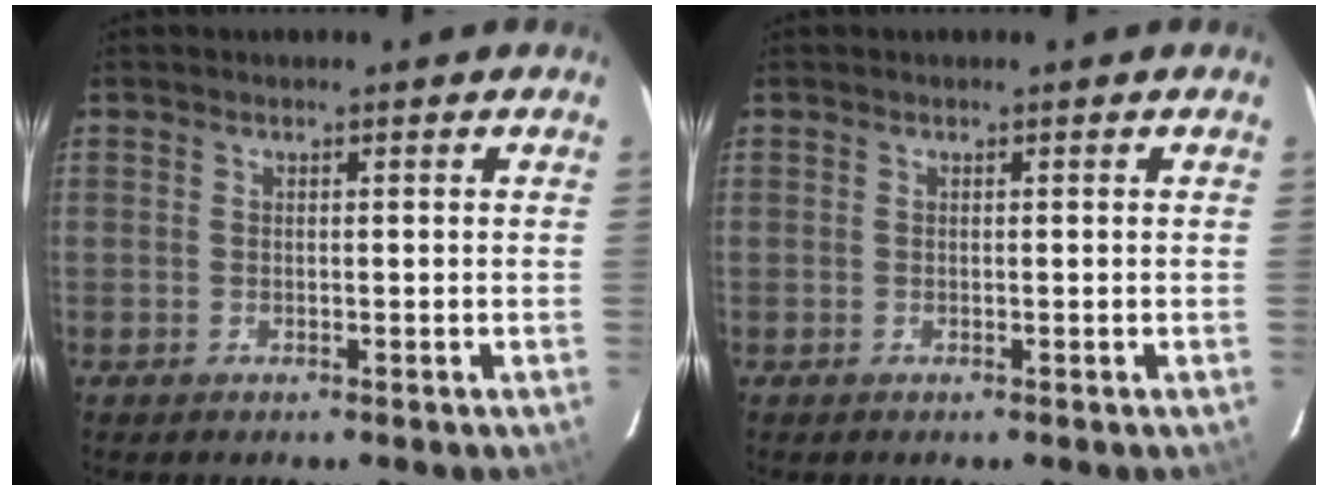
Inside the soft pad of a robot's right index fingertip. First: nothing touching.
{"total": 0.0}